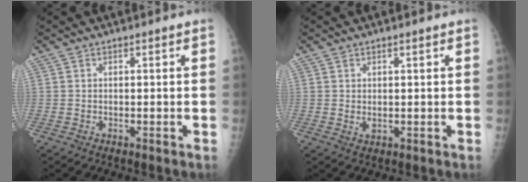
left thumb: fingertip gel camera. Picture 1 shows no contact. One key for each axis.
{"total": 1.9, "fx": 0.6, "fy": 0.9, "fz": 1.6, "tx": -0.022, "ty": -0.007, "tz": 0.013}